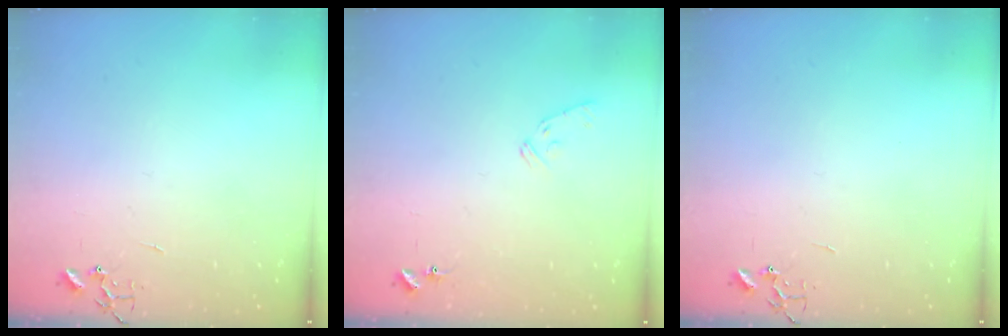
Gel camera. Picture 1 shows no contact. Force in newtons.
{"total": 6.7, "press": 6.7, "slide": 0.7}
{"total": 0.0}